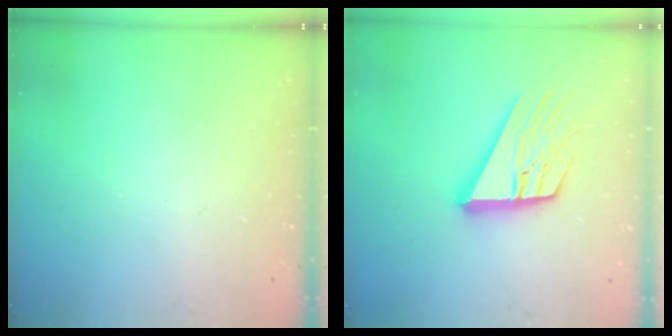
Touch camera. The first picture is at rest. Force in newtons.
{"total": 16.5, "press": 16.4, "slide": 1.7}